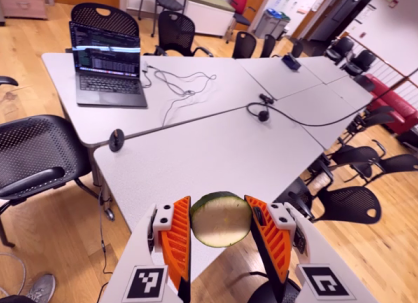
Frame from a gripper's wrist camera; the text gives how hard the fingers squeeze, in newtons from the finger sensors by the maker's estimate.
{"total": 8.5, "left": 8.1, "right": 8.9}